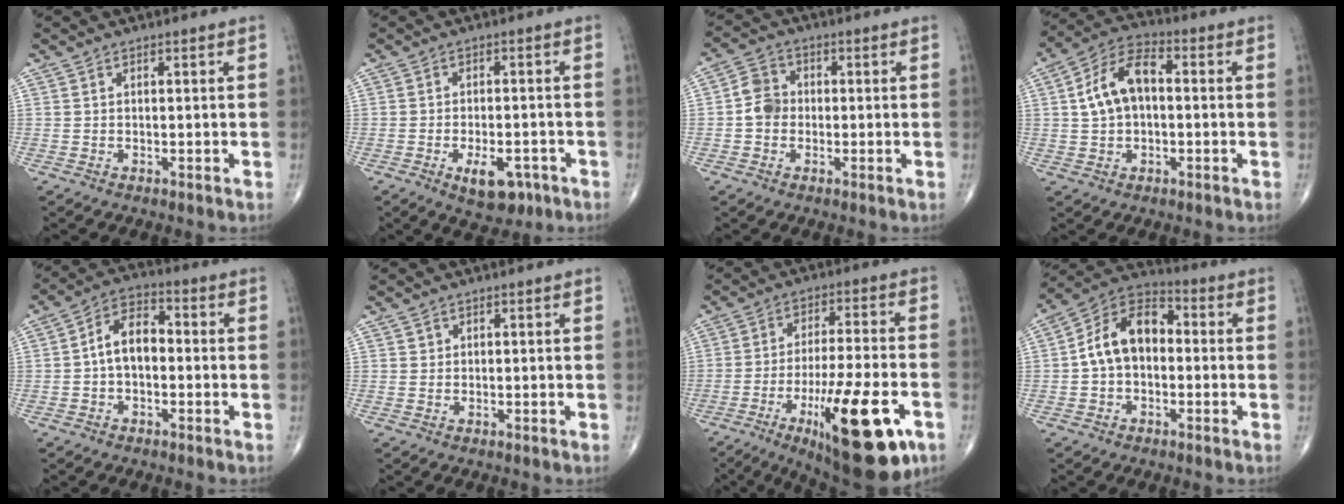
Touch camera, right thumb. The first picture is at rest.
{"total": 7.1, "force": [-3.3, 3.6, 5.1], "torque": [-0.065, 0.011, -0.043]}
{"total": 4.9, "force": [-0.6, 4.2, 2.5], "torque": [-0.034, 0.014, -0.019]}
{"total": 10.5, "force": [0.9, 6.3, 8.3], "torque": [-0.152, 0.031, 0.008]}
{"total": 8.1, "force": [-0.4, 5.0, 6.3], "torque": [-0.099, 0.031, -0.018]}
{"total": 0.8, "force": [0.4, 0.7, 0.1], "torque": [0.009, -0.001, 0.004]}
{"total": 21.9, "force": [-9.2, 5.9, 18.9], "torque": [-0.272, 0.021, -0.133]}
{"total": 11.8, "force": [-0.1, 7.9, 8.7], "torque": [-0.136, 0.037, -0.020]}